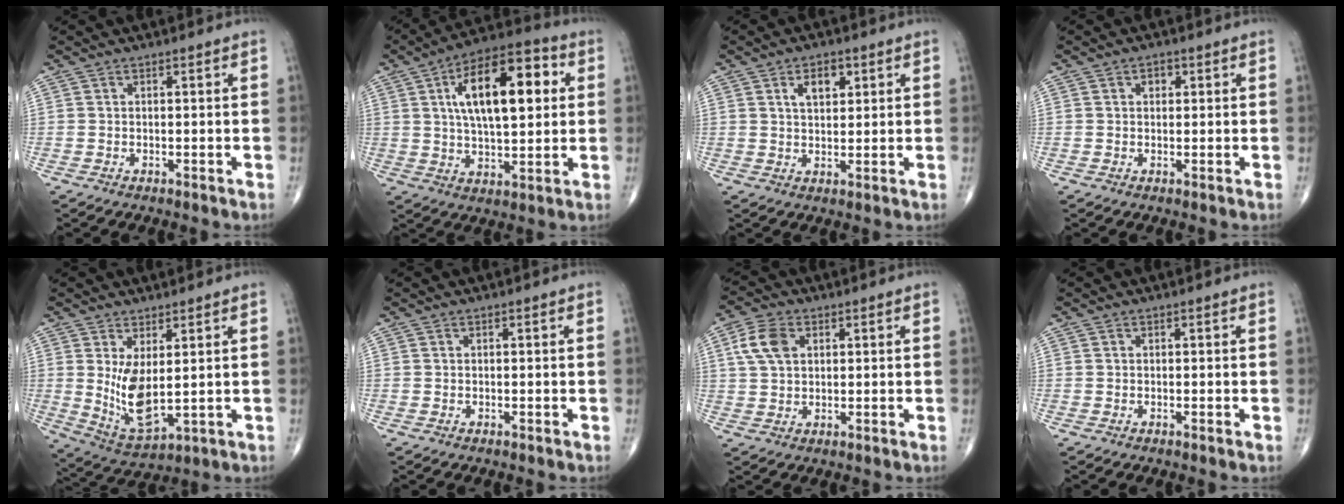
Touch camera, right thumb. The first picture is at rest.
{"total": 18.9, "force": [4.4, 8.4, 16.3], "torque": [-0.240, 0.012, 0.065]}
{"total": 5.0, "force": [2.1, 2.9, 3.5], "torque": [-0.041, -0.008, 0.034]}
{"total": 1.8, "force": [0.6, 1.3, 1.0], "torque": [-0.005, 0.001, 0.005]}
{"total": 9.1, "force": [1.3, 3.8, 8.2], "torque": [-0.151, -0.029, 0.042]}
{"total": 0.0}
{"total": 6.8, "force": [2.1, 4.5, 4.6], "torque": [-0.088, 0.003, 0.039]}
{"total": 0.0}